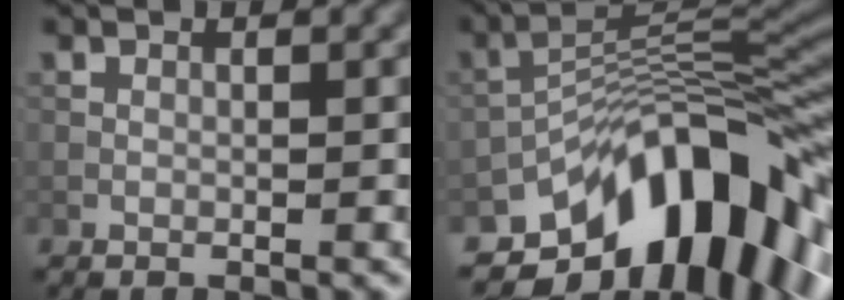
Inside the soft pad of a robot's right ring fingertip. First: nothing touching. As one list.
[{"total": 13.6, "force": [-7.7, 5.9, 9.5], "torque": [-0.132, 0.011, -0.137]}]